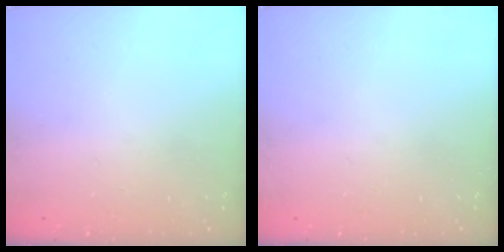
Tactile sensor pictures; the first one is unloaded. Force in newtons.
{"total": 2.8, "press": 2.2, "slide": 1.7}